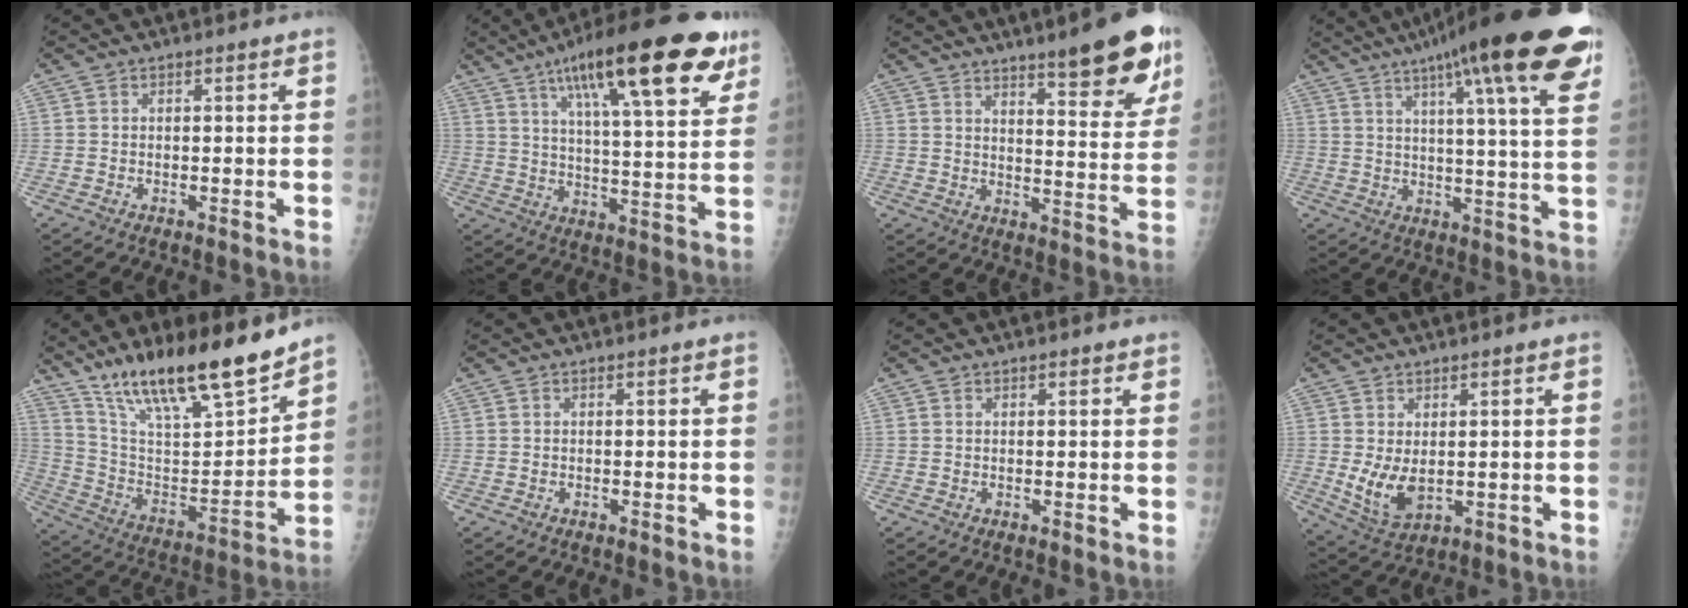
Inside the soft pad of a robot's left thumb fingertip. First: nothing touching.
{"total": 24.8, "force": [13.5, 6.3, 19.9], "torque": [-0.283, -0.021, 0.205]}
{"total": 16.2, "force": [10.4, 3.3, 12.0], "torque": [-0.123, -0.059, 0.147]}
{"total": 25.9, "force": [15.2, 3.9, 20.5], "torque": [-0.288, -0.027, 0.202]}
{"total": 22.4, "force": [17.6, 4.8, 13.1], "torque": [-0.195, -0.083, 0.309]}
{"total": 0.0}
{"total": 0.9, "force": [0.7, 0.3, 0.5], "torque": [-0.004, -0.002, 0.007]}
{"total": 6.6, "force": [0.5, 3.9, 5.3], "torque": [-0.090, -0.018, 0.024]}